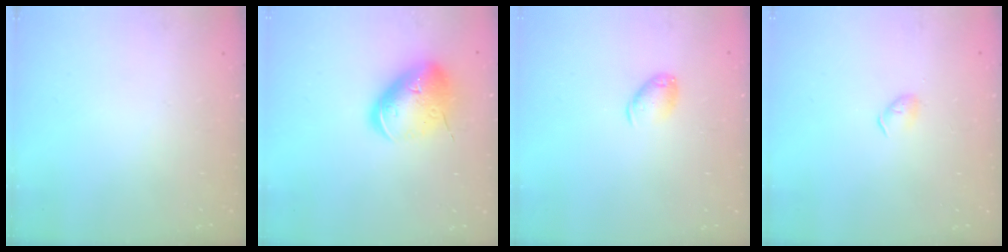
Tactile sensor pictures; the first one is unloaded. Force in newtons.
{"total": 17.0, "press": 16.8, "slide": 2.7}
{"total": 7.3, "press": 7.2, "slide": 0.9}
{"total": 3.6, "press": 3.5, "slide": 0.6}